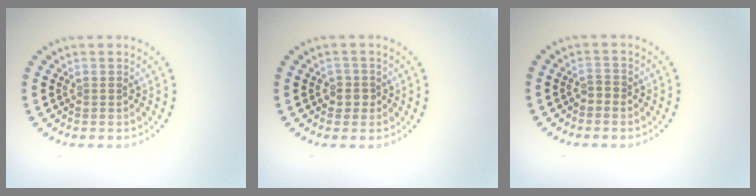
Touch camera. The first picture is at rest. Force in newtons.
{"total": 1.6, "press": 1.3, "slide": 0.9}
{"total": 0.9, "press": 0.8, "slide": 0.5}